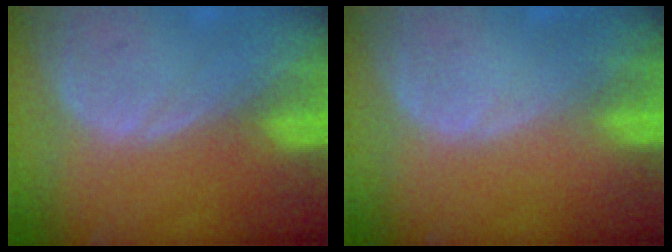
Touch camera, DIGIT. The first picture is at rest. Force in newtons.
{"total": 0.0}